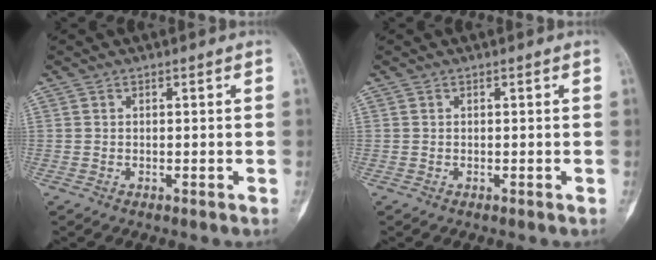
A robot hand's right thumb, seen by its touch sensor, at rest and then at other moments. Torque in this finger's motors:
{"motor_torque": [0.00, 0.00, 0.03, -0.03, 0.00]}